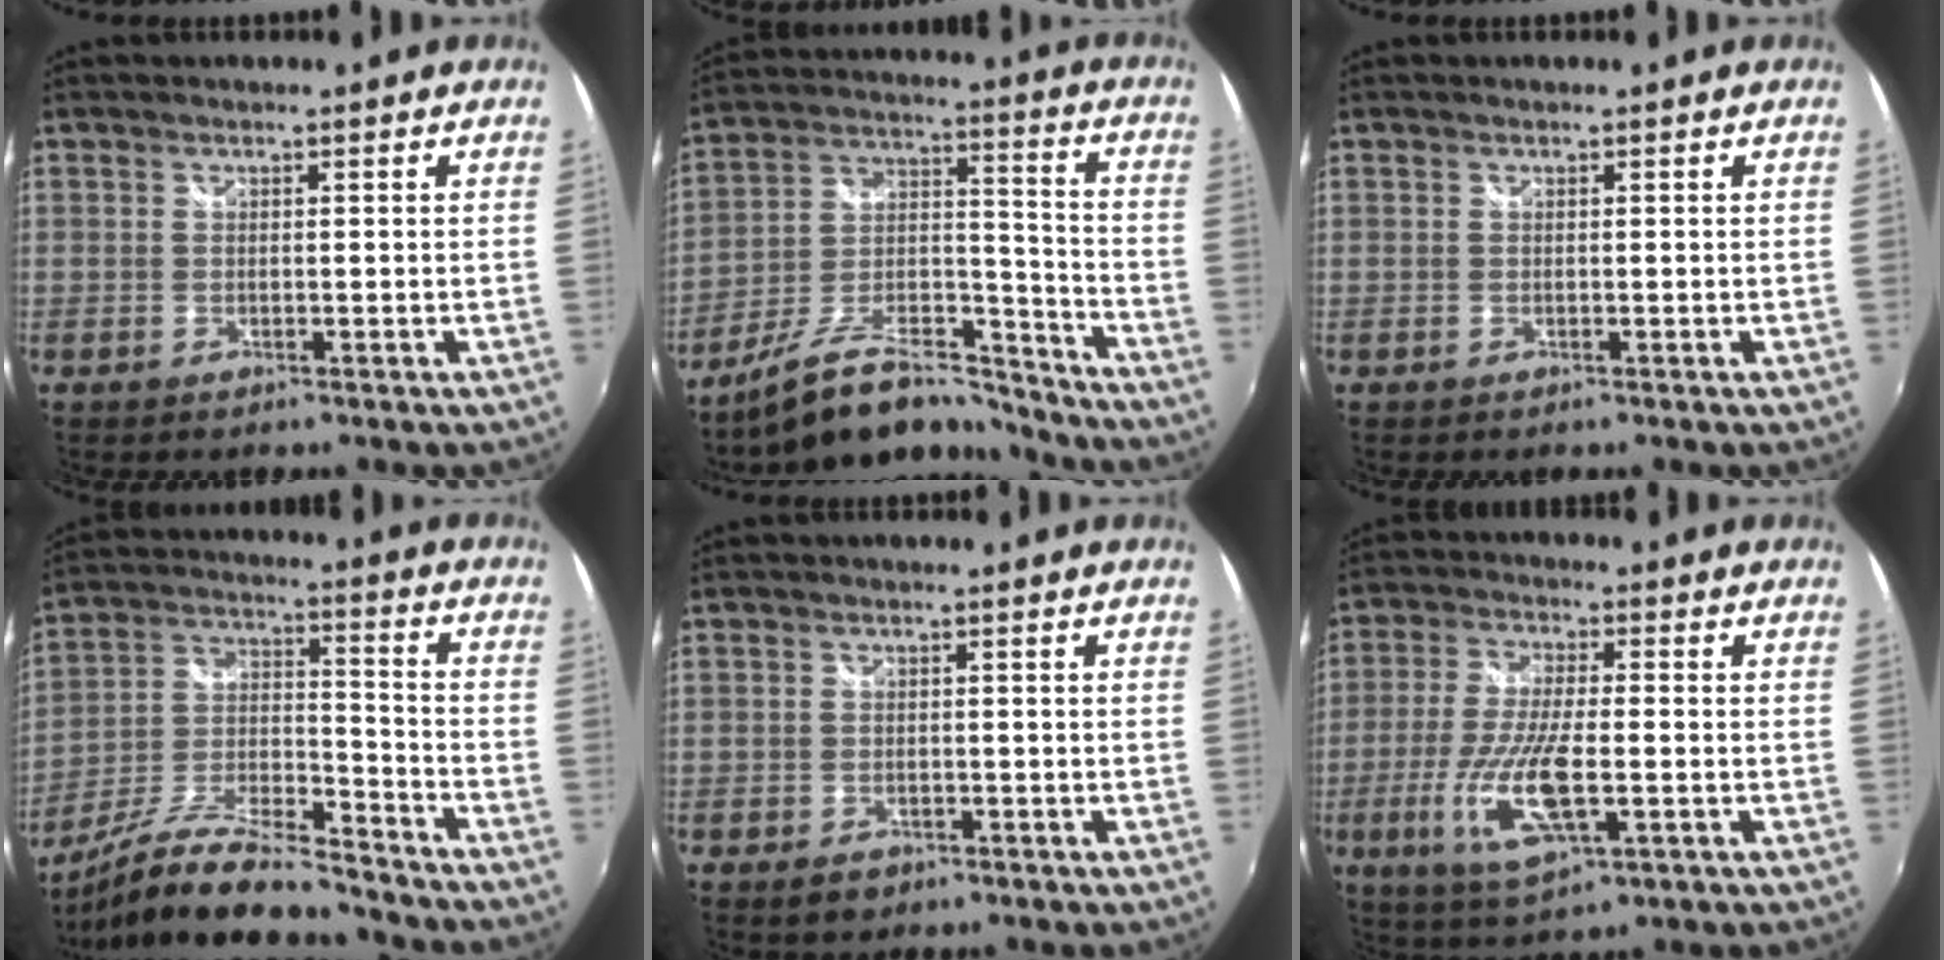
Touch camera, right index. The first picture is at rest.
{"total": 16.6, "force": [-14.2, 5.0, 7.0], "torque": [-0.135, 0.022, -0.233]}
{"total": 0.0}
{"total": 18.7, "force": [-15.3, 3.8, 10.1], "torque": [-0.205, -0.017, -0.269]}
{"total": 2.7, "force": [-1.5, 2.0, 1.1], "torque": [-0.024, -0.005, -0.020]}
{"total": 12.8, "force": [-3.6, 3.7, 11.7], "torque": [-0.243, -0.018, -0.066]}